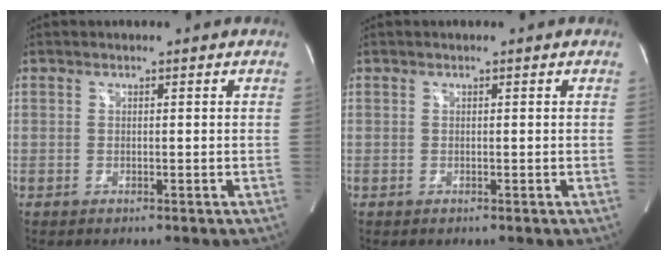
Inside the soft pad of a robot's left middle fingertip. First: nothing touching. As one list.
[{"total": 0.0}]